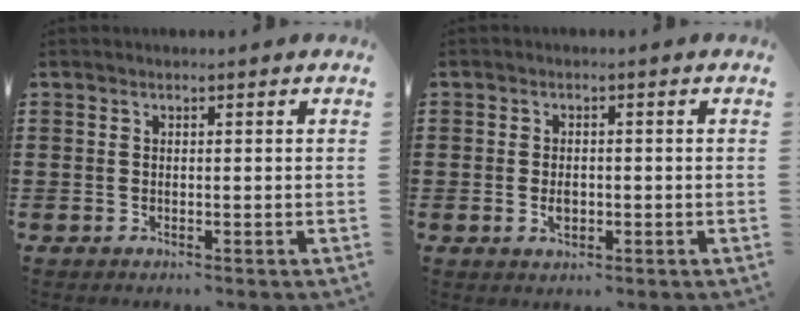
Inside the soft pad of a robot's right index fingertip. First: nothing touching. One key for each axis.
{"total": 2.1, "fx": -0.4, "fy": 1.2, "fz": 1.7, "tx": -0.034, "ty": 0.001, "tz": -0.008}